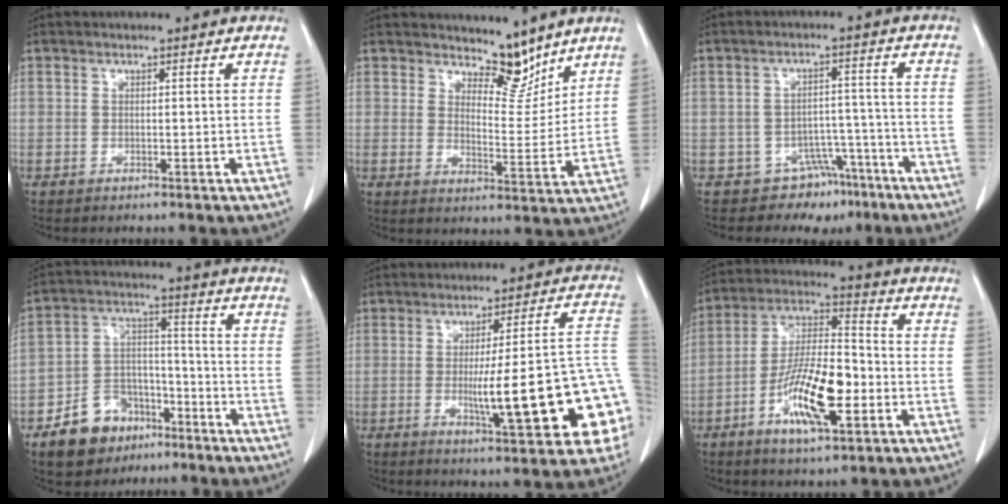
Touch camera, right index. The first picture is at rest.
{"total": 6.5, "force": [5.7, 2.4, 2.2], "torque": [-0.022, -0.013, 0.096]}
{"total": 7.2, "force": [-5.4, 4.8, 0.1], "torque": [0.020, 0.053, -0.072]}
{"total": 10.5, "force": [-6.5, 7.2, 4.1], "torque": [-0.078, 0.022, -0.109]}
{"total": 18.2, "force": [-4.1, 2.1, 17.7], "torque": [-0.158, 0.027, -0.044]}
{"total": 14.0, "force": [-4.9, 3.8, 12.6], "torque": [-0.243, -0.001, -0.088]}